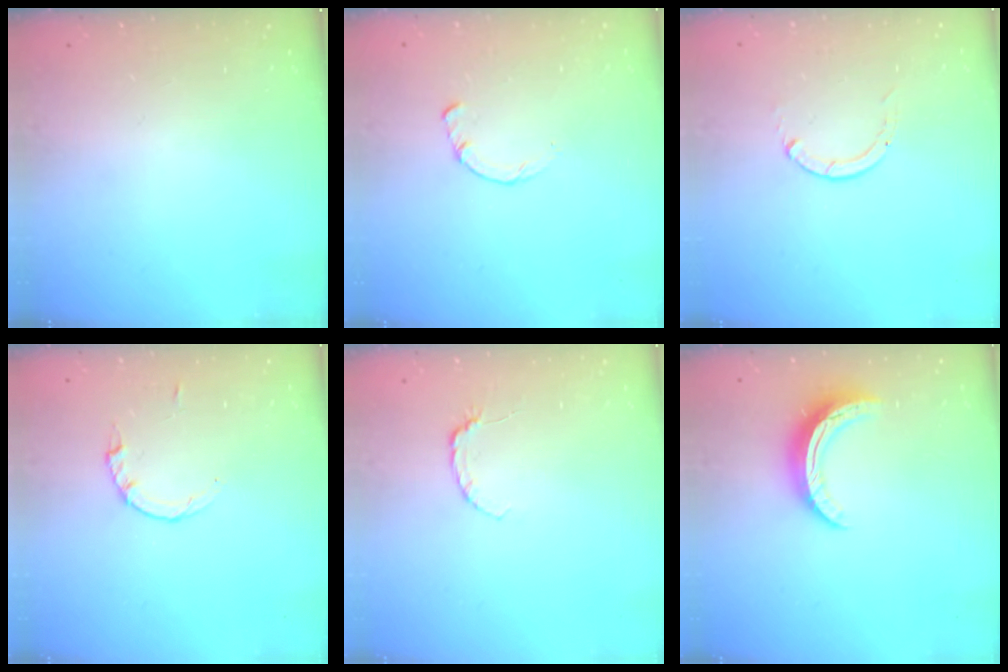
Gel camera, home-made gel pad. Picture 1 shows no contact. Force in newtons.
{"total": 2.2, "press": 2.2, "slide": 0.3}
{"total": 0.0}
{"total": 2.2, "press": 2.1, "slide": 0.3}
{"total": 4.0, "press": 4.0, "slide": 0.5}
{"total": 9.3, "press": 9.3, "slide": 0.3}